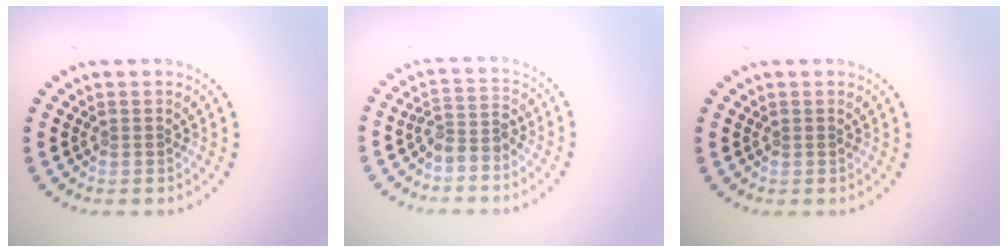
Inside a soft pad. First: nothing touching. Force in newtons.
{"total": 2.4, "press": 1.9, "slide": 1.5}
{"total": 0.0}